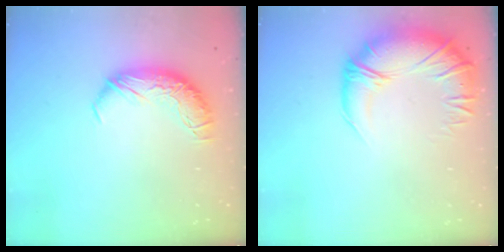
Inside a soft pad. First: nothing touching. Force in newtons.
{"total": 3.7, "press": 1.8, "slide": 3.3}